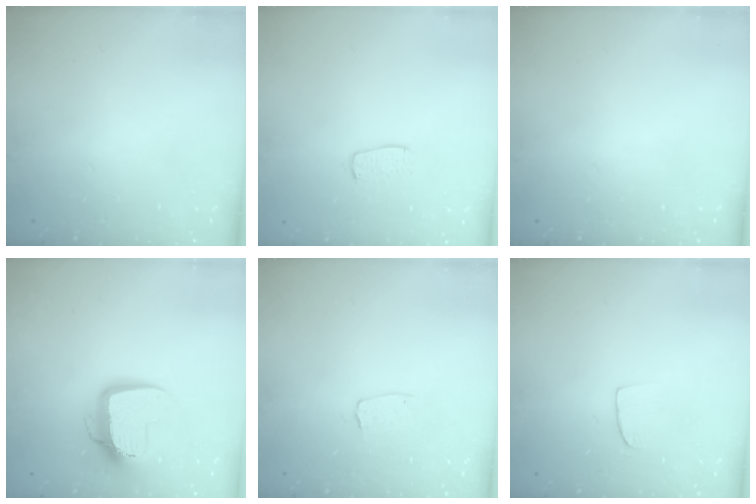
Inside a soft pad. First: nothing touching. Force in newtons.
{"total": 5.9, "press": 5.9, "slide": 0.3}
{"total": 0.0}
{"total": 12.1, "press": 12.0, "slide": 1.2}
{"total": 4.0, "press": 3.9, "slide": 0.2}
{"total": 5.5, "press": 5.4, "slide": 0.5}